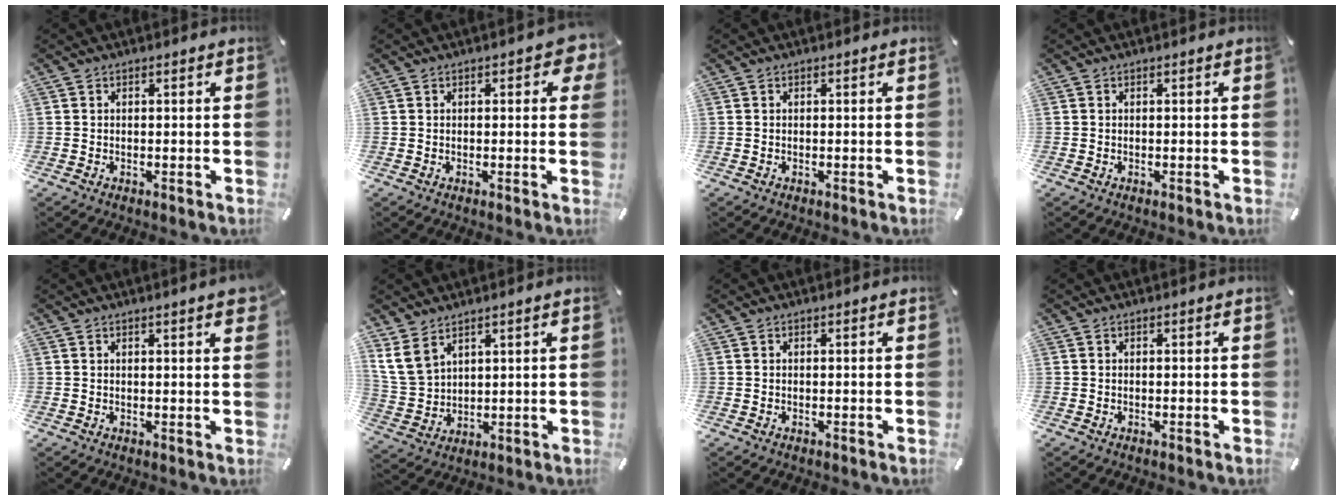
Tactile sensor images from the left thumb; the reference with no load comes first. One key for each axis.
{"total": 3.8, "fx": 0.9, "fy": 1.8, "fz": 3.2, "tx": -0.031, "ty": -0.004, "tz": 0.010}
{"total": 0.0}
{"total": 0.0}
{"total": 2.6, "fx": 1.4, "fy": 0.3, "fz": 2.2, "tx": -0.036, "ty": -0.002, "tz": 0.022}
{"total": 7.9, "fx": 5.1, "fy": 5.1, "fz": 3.3, "tx": -0.096, "ty": -0.016, "tz": 0.096}
{"total": 0.0}
{"total": 0.0}